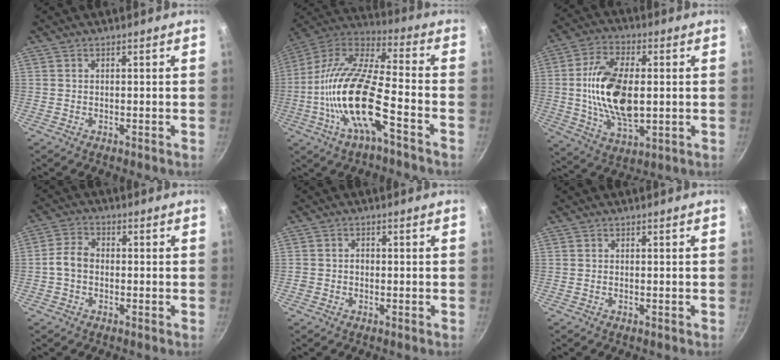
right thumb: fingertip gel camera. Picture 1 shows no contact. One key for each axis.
{"total": 20.3, "fx": -6.4, "fy": 6.5, "fz": 18.2, "tx": -0.375, "ty": 0.044, "tz": -0.115}
{"total": 15.6, "fx": 0.3, "fy": 7.7, "fz": 13.5, "tx": -0.256, "ty": -0.005, "tz": 0.009}
{"total": 4.9, "fx": -0.8, "fy": 3.6, "fz": 3.3, "tx": -0.059, "ty": 0.018, "tz": -0.023}
{"total": 1.7, "fx": -0.3, "fy": 1.5, "fz": 0.8, "tx": -0.003, "ty": 0.008, "tz": -0.006}
{"total": 0.0}